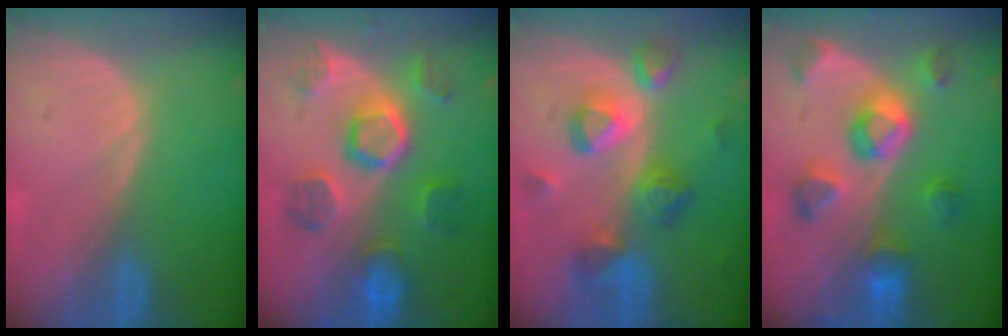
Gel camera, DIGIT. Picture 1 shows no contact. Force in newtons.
{"total": 8.9, "press": 8.9, "slide": 0.7}
{"total": 9.1, "press": 8.1, "slide": 4.0}
{"total": 8.5, "press": 8.0, "slide": 2.9}